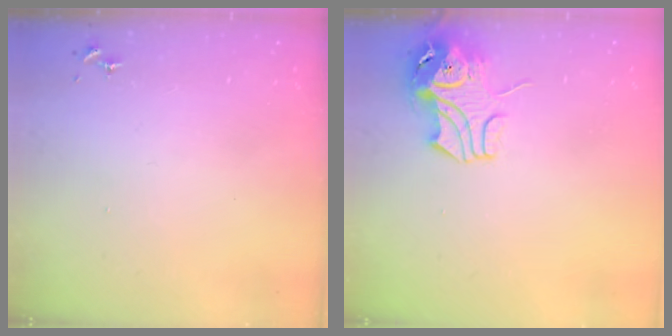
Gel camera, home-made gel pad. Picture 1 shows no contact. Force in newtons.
{"total": 9.1, "press": 9.0, "slide": 1.4}